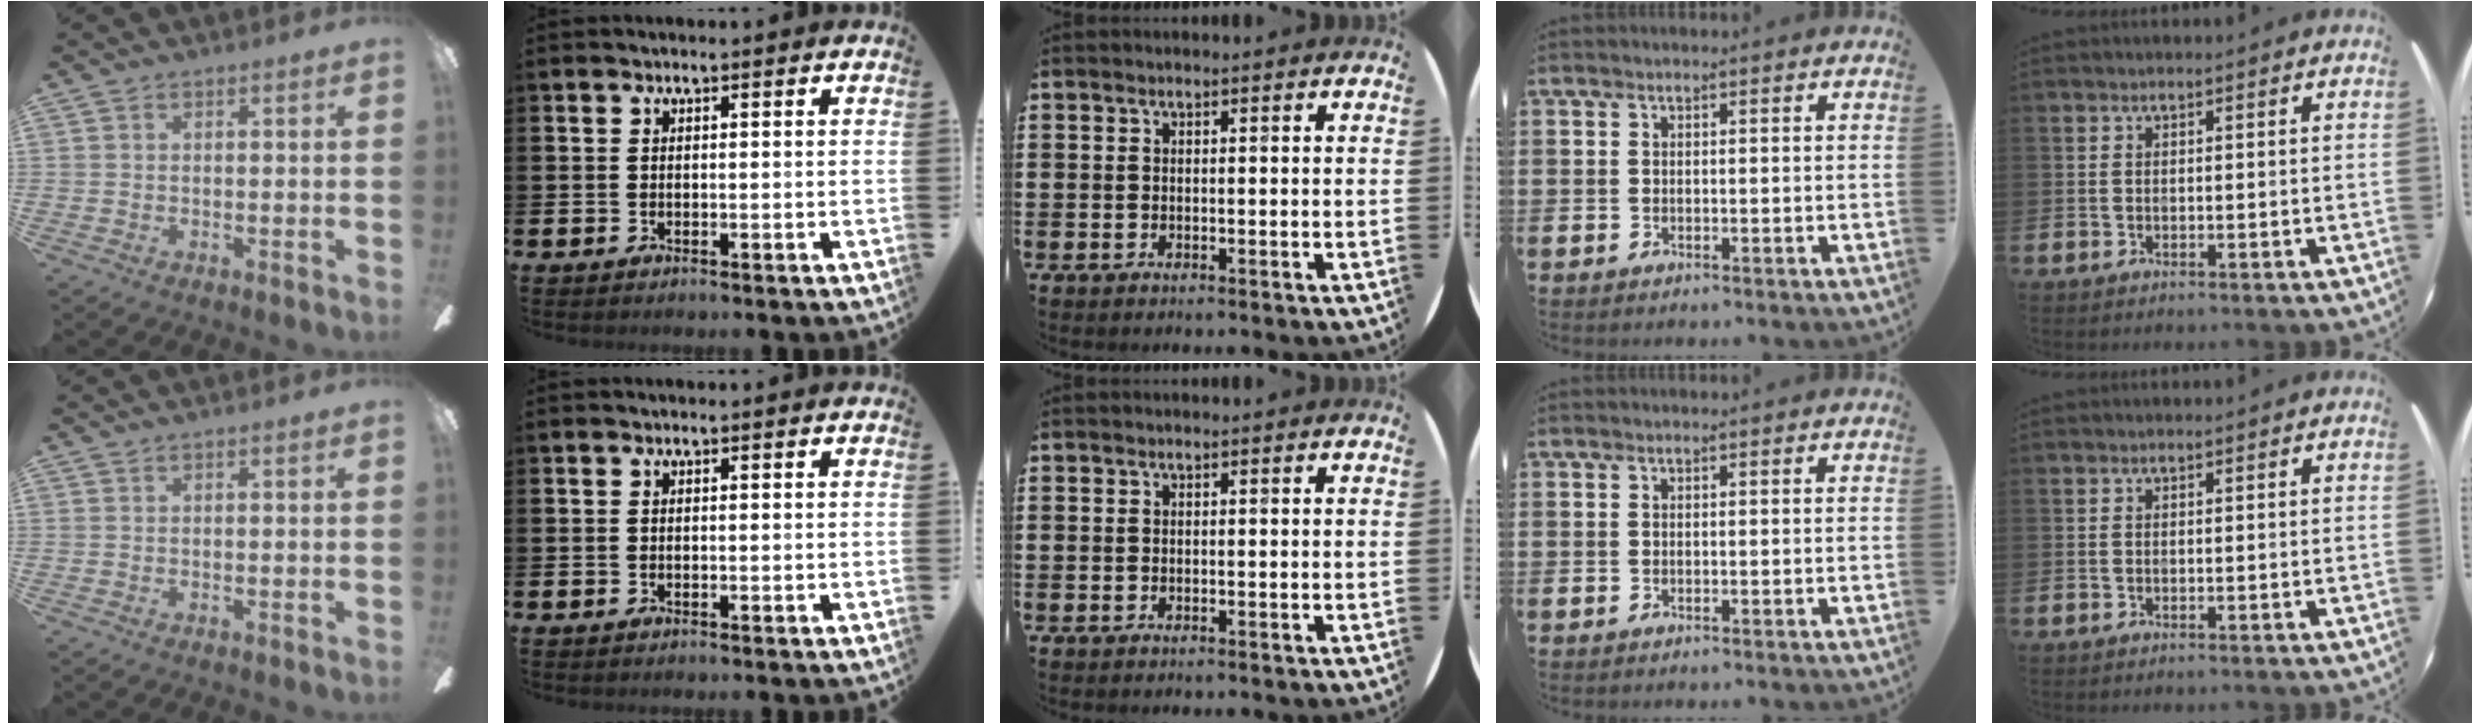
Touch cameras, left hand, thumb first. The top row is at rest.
{}